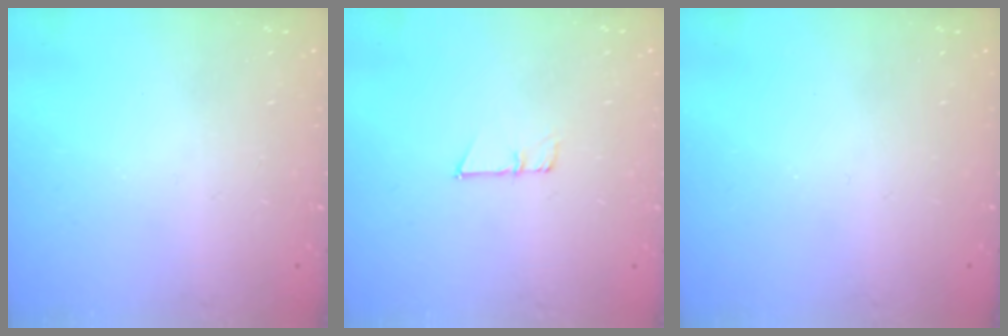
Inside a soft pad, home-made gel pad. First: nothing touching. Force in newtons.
{"total": 5.4, "press": 5.2, "slide": 1.3}
{"total": 0.0}